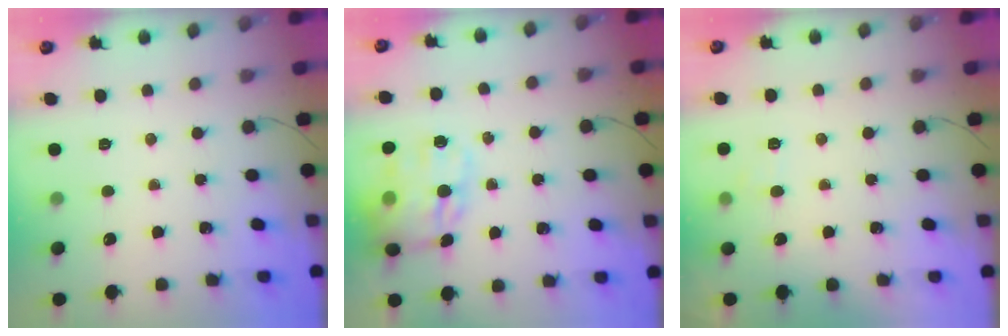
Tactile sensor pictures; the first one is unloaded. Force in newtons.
{"total": 15.6, "press": 15.1, "slide": 3.8}
{"total": 5.7, "press": 5.6, "slide": 1.2}